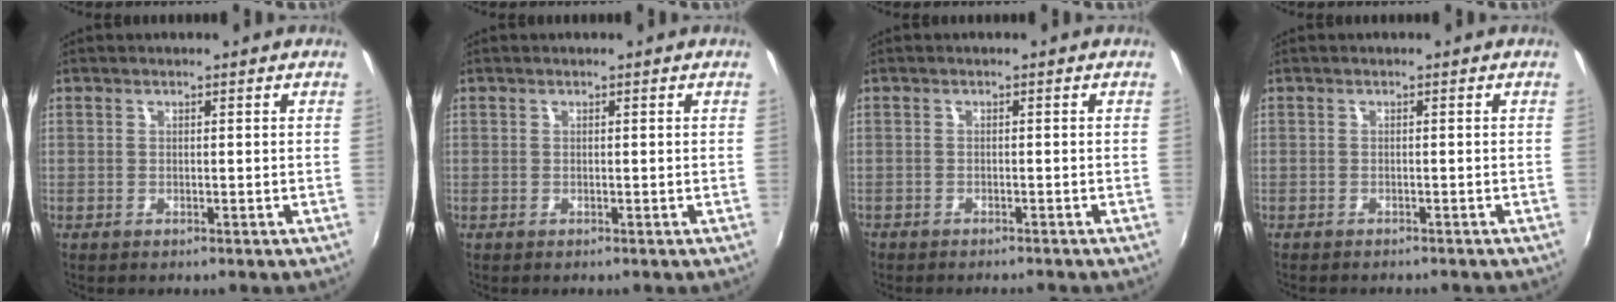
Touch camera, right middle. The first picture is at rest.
{"total": 0.0}
{"total": 2.0, "force": [-1.9, 0.5, 0.4], "torque": [-0.023, -0.008, -0.036]}
{"total": 2.0, "force": [-1.9, 0.4, 0.6], "torque": [-0.021, -0.012, -0.028]}